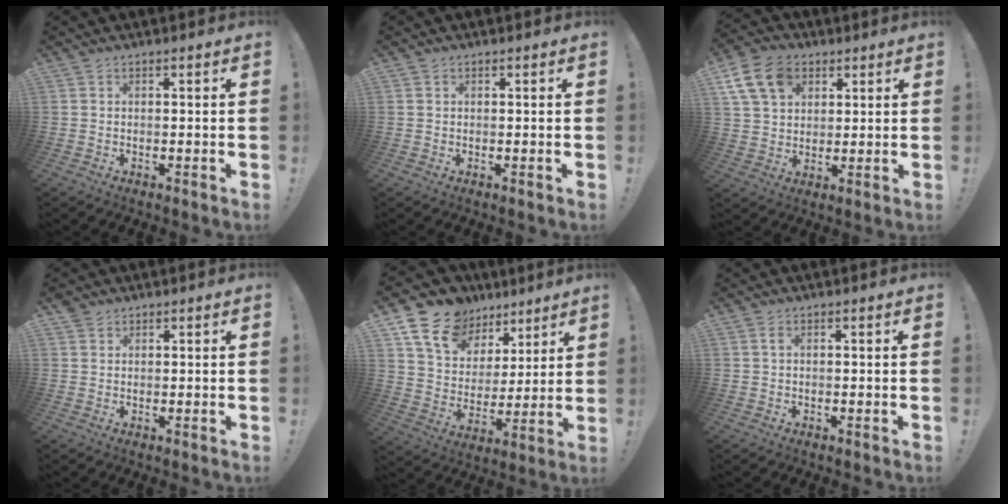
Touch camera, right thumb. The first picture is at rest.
{"total": 0.5, "force": [0.2, 0.5, -0.1], "torque": [0.001, 0.001, 0.005]}
{"total": 13.5, "force": [6.2, 9.9, 6.8], "torque": [-0.114, -0.024, 0.122]}
{"total": 1.8, "force": [1.4, 1.0, 0.3], "torque": [-0.002, -0.006, 0.025]}
{"total": 15.3, "force": [10.2, 10.2, 5.2], "torque": [-0.093, -0.062, 0.197]}
{"total": 1.0, "force": [0.1, 0.2, 0.9], "torque": [-0.020, 0.004, 0.001]}